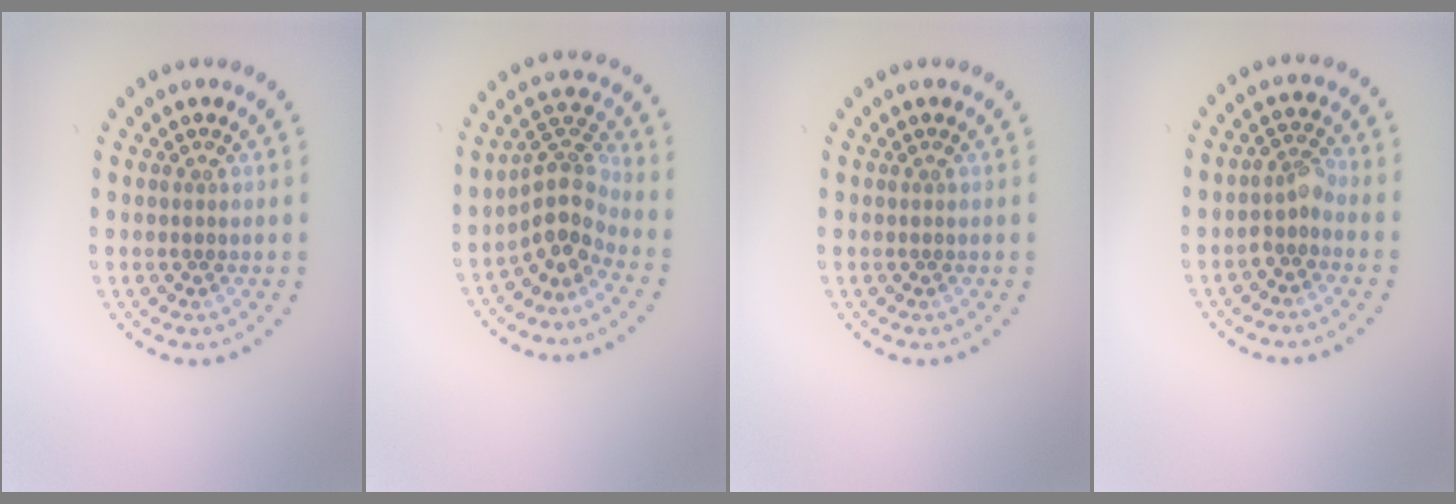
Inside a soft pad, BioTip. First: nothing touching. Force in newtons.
{"total": 3.8, "press": 2.8, "slide": 2.5}
{"total": 0.0}
{"total": 1.9, "press": 1.5, "slide": 1.2}